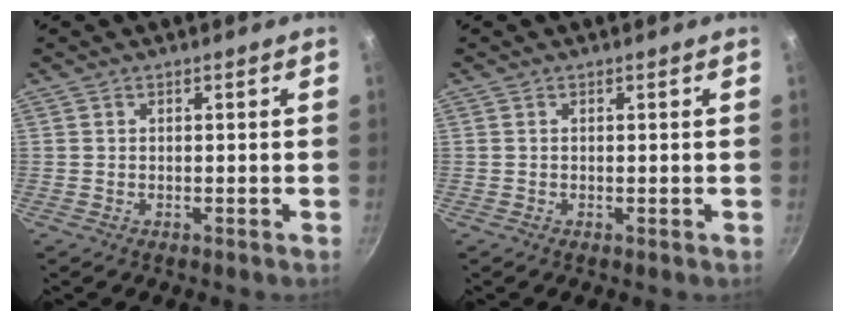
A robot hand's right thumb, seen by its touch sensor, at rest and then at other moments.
{"total": 0.0}